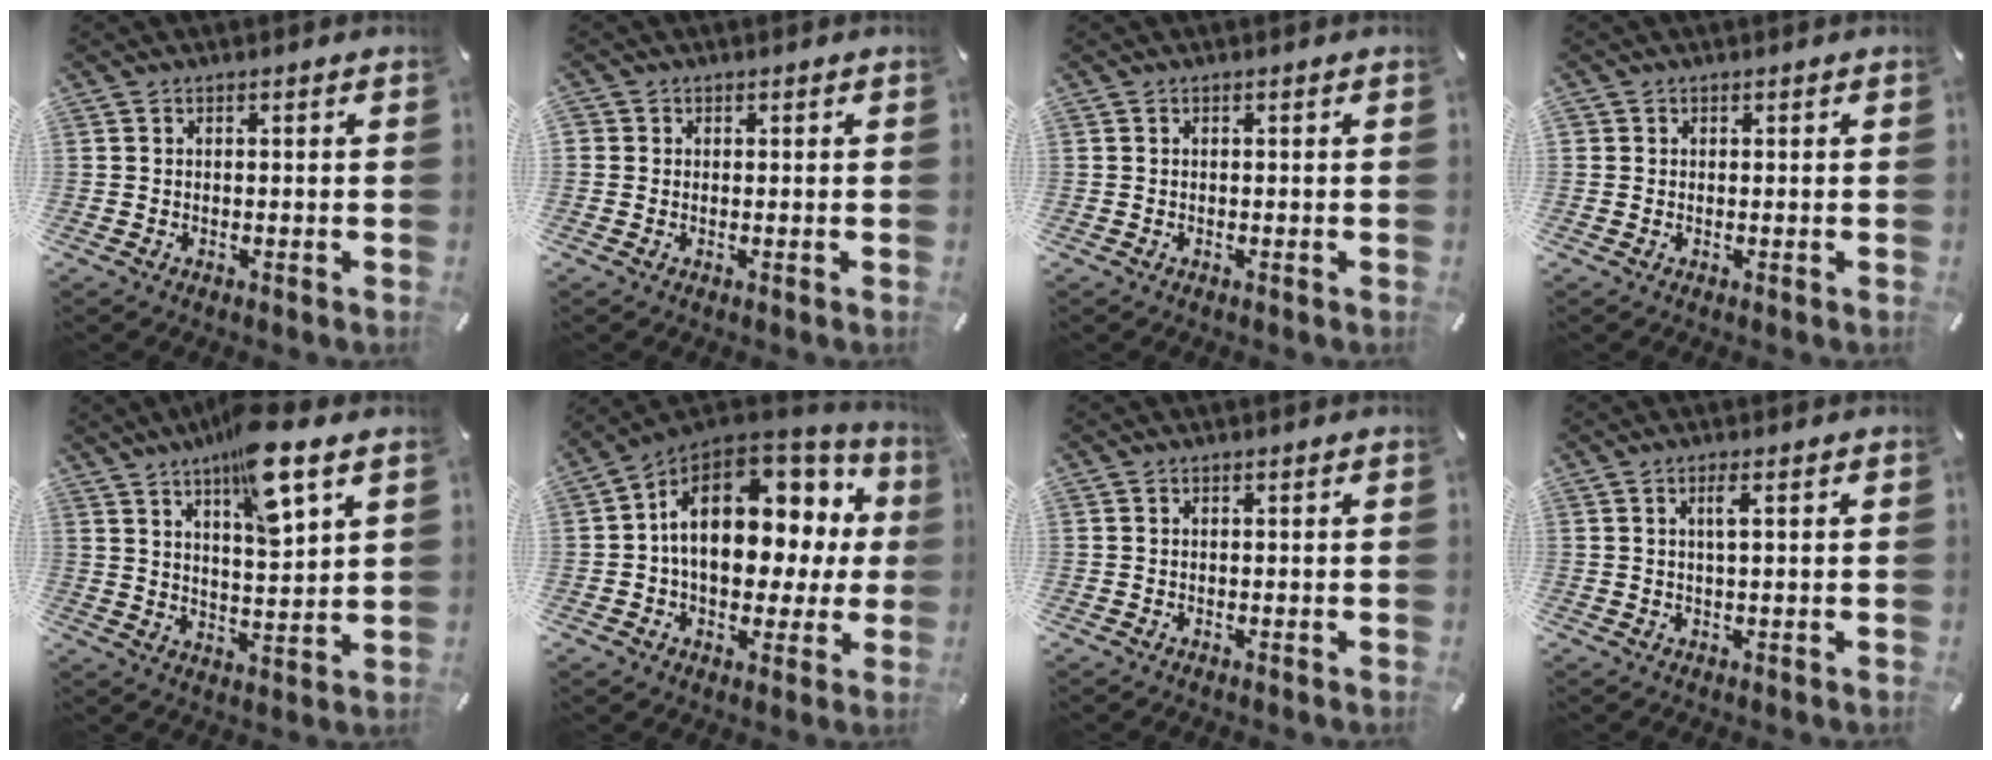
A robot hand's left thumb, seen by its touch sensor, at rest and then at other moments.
{"total": 0.9, "force": [-0.1, 0.9, 0.0], "torque": [0.001, 0.005, -0.005]}
{"total": 0.0}
{"total": 0.6, "force": [0.1, 0.6, 0.0], "torque": [0.003, 0.006, 0.000]}
{"total": 12.3, "force": [8.3, 3.0, 8.6], "torque": [-0.137, -0.040, 0.140]}
{"total": 18.5, "force": [3.7, 12.2, 13.3], "torque": [-0.199, -0.016, 0.067]}
{"total": 0.0}
{"total": 2.7, "force": [0.7, 0.3, 2.6], "torque": [-0.053, 0.002, 0.008]}